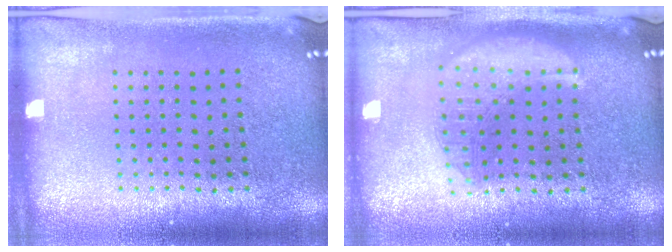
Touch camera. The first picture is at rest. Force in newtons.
{"total": 2.8, "press": 2.7, "slide": 0.4}